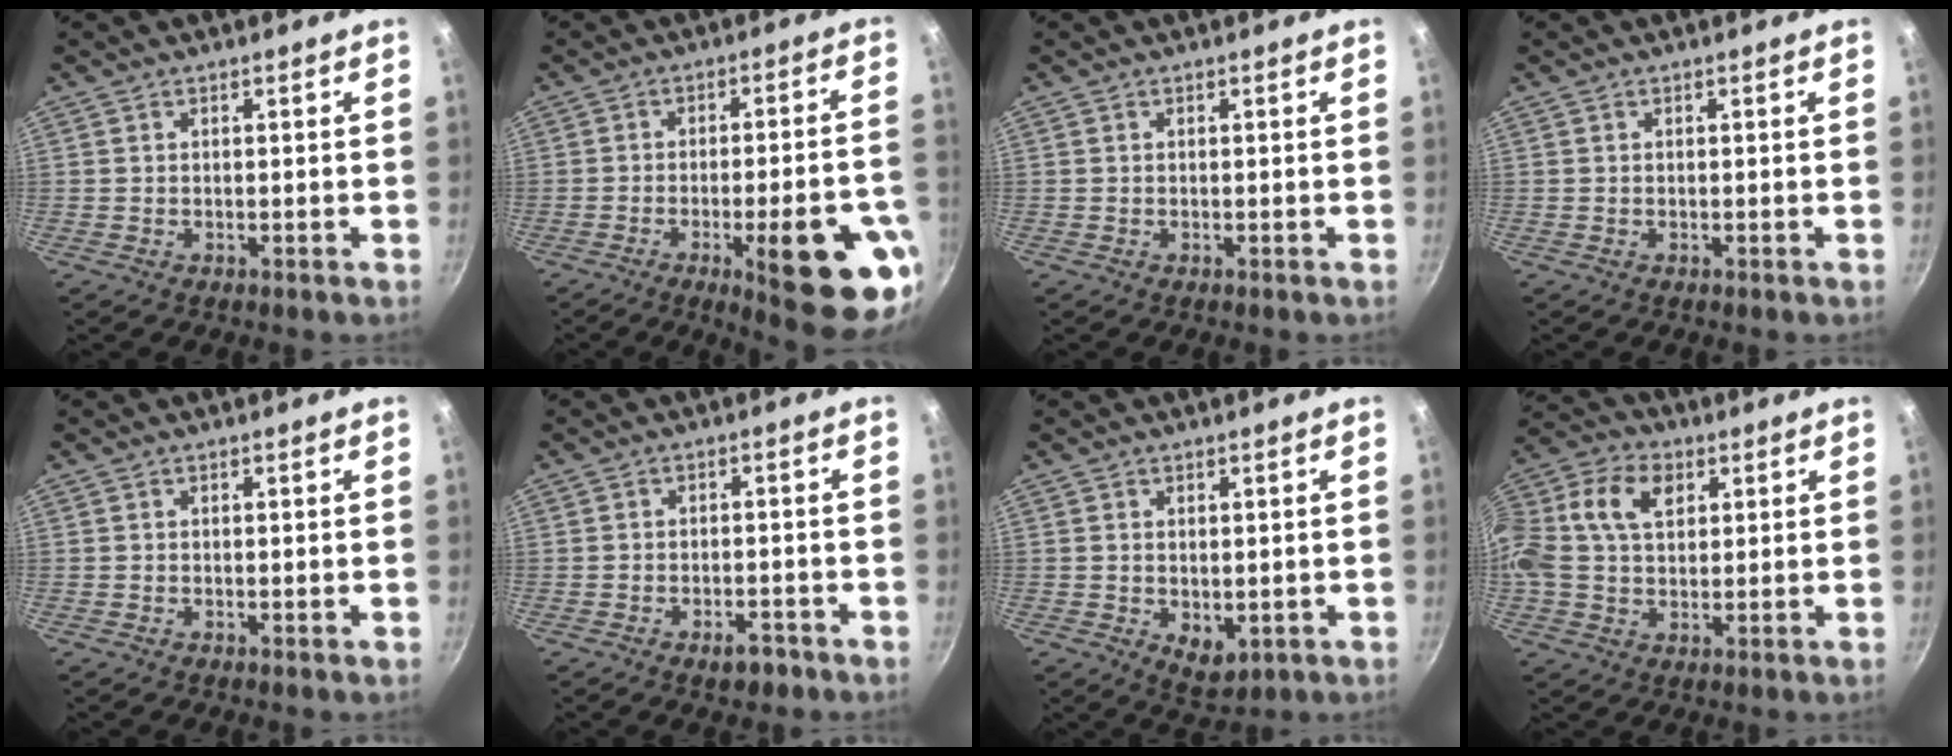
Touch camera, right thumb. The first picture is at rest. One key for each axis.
{"total": 18.4, "fx": -7.1, "fy": 4.6, "fz": 16.4, "tx": -0.187, "ty": 0.023, "tz": -0.088}
{"total": 0.0}
{"total": 0.0}
{"total": 0.0}
{"total": 3.7, "fx": -2.3, "fy": 1.9, "fz": 2.1, "tx": -0.021, "ty": 0.022, "tz": -0.028}
{"total": 4.8, "fx": -0.3, "fy": 3.1, "fz": 3.6, "tx": -0.045, "ty": -0.013, "tz": 0.003}
{"total": 17.5, "fx": 4.3, "fy": 12.2, "fz": 11.9, "tx": -0.251, "ty": 0.031, "tz": 0.064}